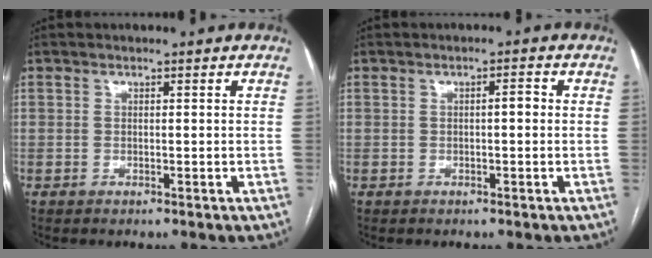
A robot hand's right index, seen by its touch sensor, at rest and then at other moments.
{"total": 1.5, "force": [0.0, 0.4, 1.5], "torque": [-0.020, 0.005, 0.000]}